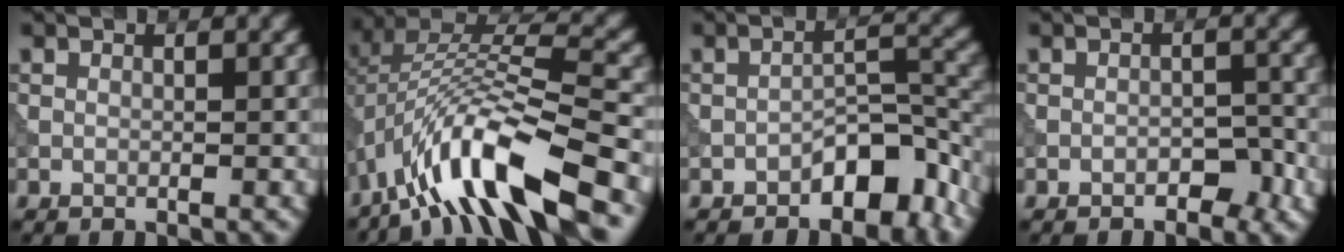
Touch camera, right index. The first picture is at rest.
{"total": 11.8, "force": [-6.5, 3.4, 9.3], "torque": [-0.170, 0.014, -0.122]}
{"total": 5.5, "force": [-3.4, 2.4, 3.6], "torque": [-0.041, 0.014, -0.055]}
{"total": 1.8, "force": [-1.1, 0.8, 1.1], "torque": [-0.014, 0.006, -0.016]}